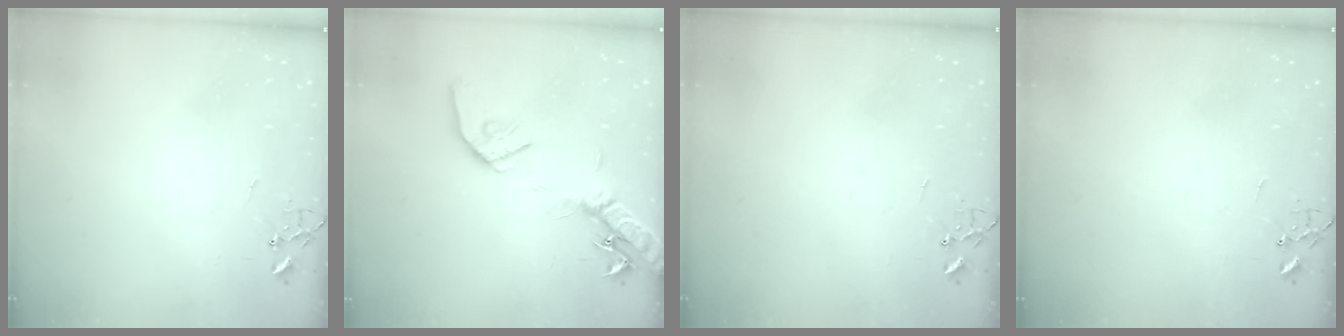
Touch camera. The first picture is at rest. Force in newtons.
{"total": 16.5, "press": 16.2, "slide": 2.9}
{"total": 0.0}
{"total": 0.0}